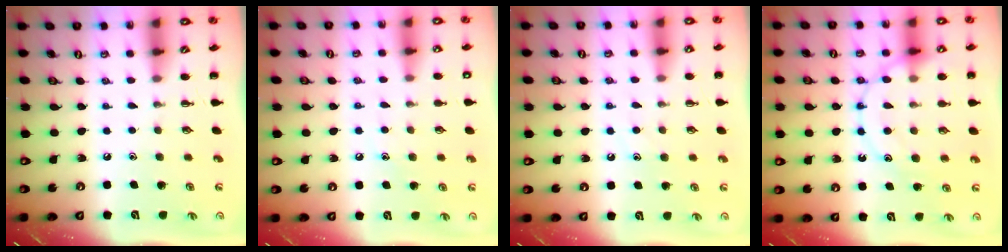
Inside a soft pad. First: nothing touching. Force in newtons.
{"total": 7.2, "press": 7.0, "slide": 1.7}
{"total": 6.6, "press": 6.5, "slide": 1.2}
{"total": 14.8, "press": 14.8, "slide": 1.4}